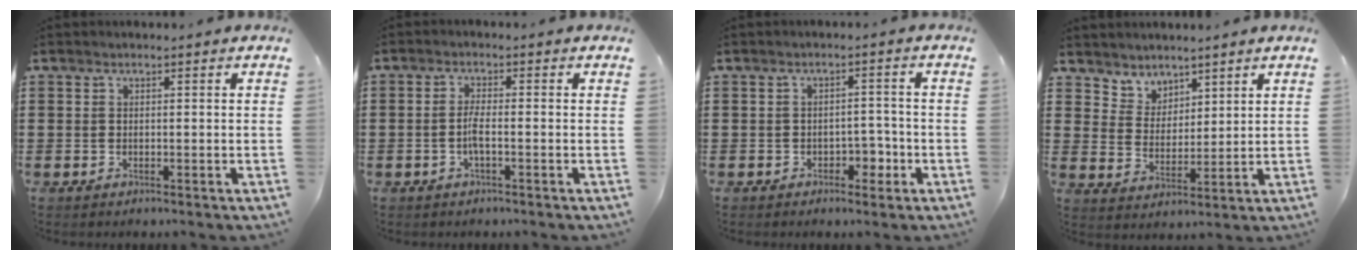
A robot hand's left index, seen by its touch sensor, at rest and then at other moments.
{"total": 2.9, "force": [-0.9, 0.5, 2.7], "torque": [-0.065, -0.005, -0.021]}
{"total": 3.3, "force": [-1.9, 1.9, 1.9], "torque": [-0.037, 0.006, -0.039]}
{"total": 4.5, "force": [3.8, 2.3, -0.6], "torque": [-0.011, -0.008, 0.072]}